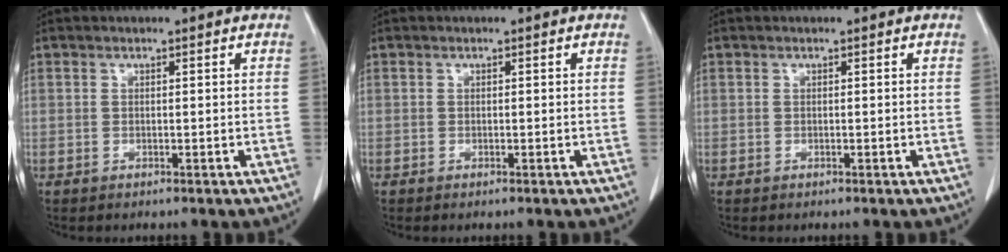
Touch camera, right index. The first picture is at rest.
{"total": 0.0}
{"total": 0.0}